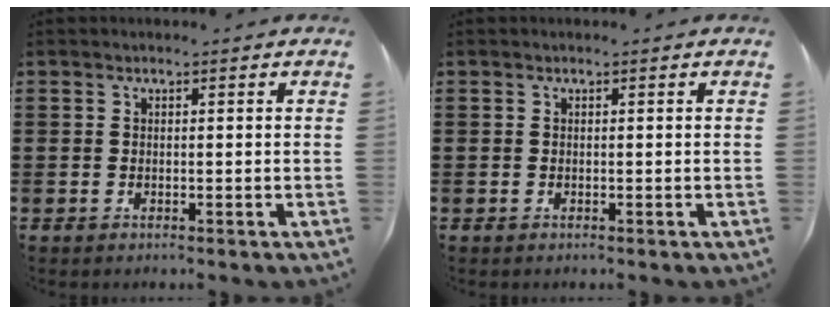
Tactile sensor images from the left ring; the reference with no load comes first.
{"total": 0.0}